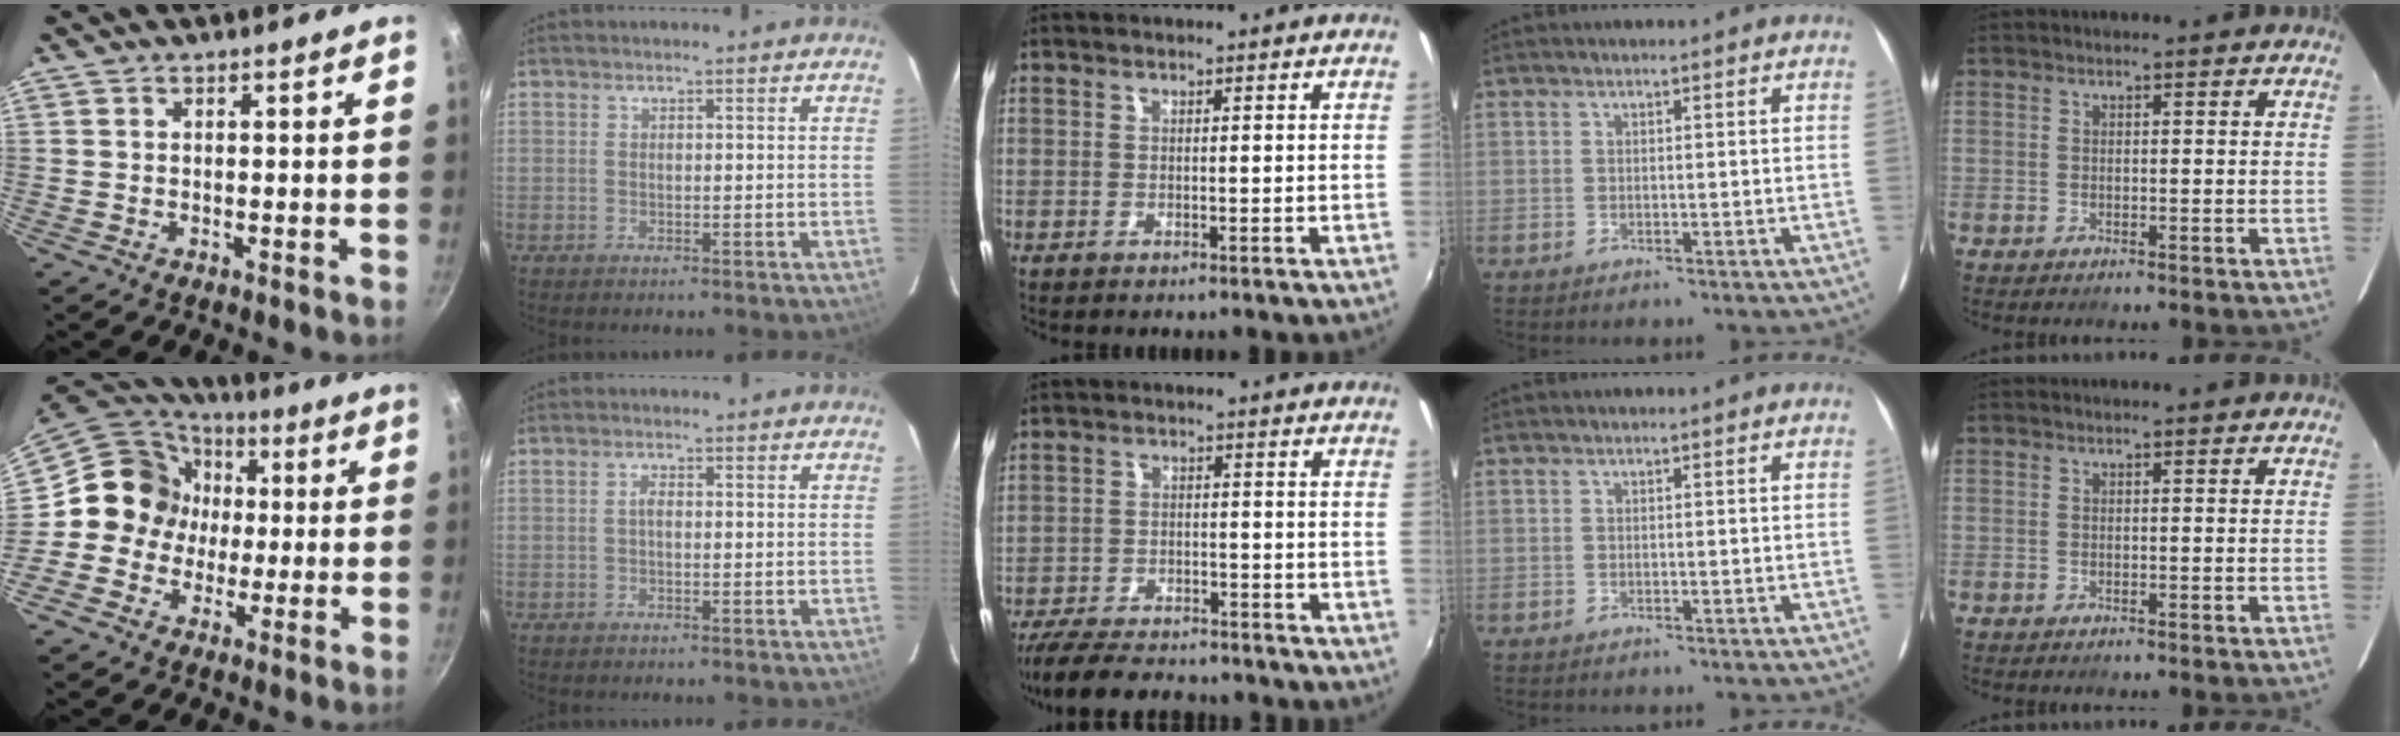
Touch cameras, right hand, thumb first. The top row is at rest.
{"thumb": {"total": 13.0, "force": [0.1, 12.1, 4.7], "torque": [-0.031, 0.030, -0.018]}, "index": {"total": 1.0, "force": [-0.1, 0.5, 0.9], "torque": [-0.018, 0.006, -0.004]}, "middle": {"total": 12.8, "force": [-11.1, 3.8, 5.1], "torque": [-0.129, -0.012, -0.178]}}